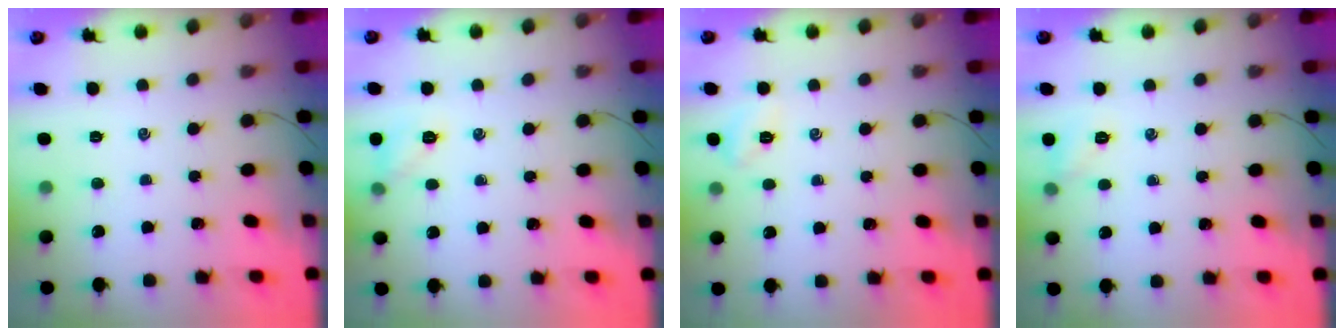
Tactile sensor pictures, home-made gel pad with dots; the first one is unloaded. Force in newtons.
{"total": 6.4, "press": 6.2, "slide": 1.7}
{"total": 4.4, "press": 4.2, "slide": 1.3}
{"total": 5.4, "press": 5.2, "slide": 1.4}